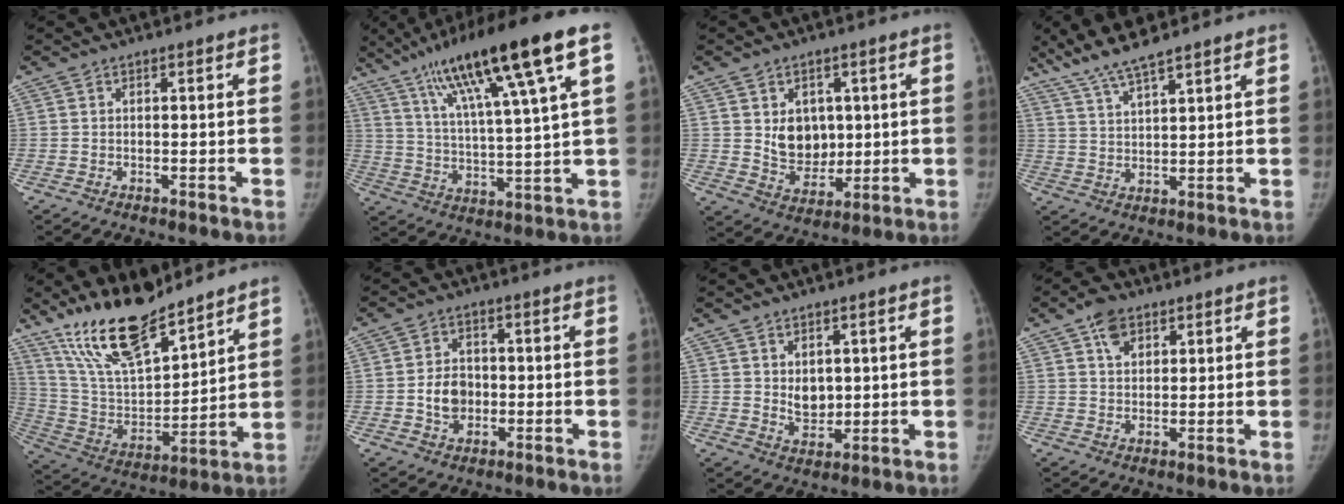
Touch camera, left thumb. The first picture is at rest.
{"total": 20.2, "force": [10.5, 1.8, 17.2], "torque": [-0.281, -0.015, 0.176]}
{"total": 8.7, "force": [1.5, 6.9, 5.0], "torque": [-0.033, -0.014, 0.039]}
{"total": 8.5, "force": [6.7, 1.2, 5.0], "torque": [-0.095, -0.021, 0.132]}
{"total": 19.3, "force": [14.8, 6.2, 10.7], "torque": [-0.151, -0.079, 0.280]}
{"total": 5.9, "force": [-1.0, 4.8, 3.4], "torque": [-0.033, 0.011, -0.020]}
{"total": 4.7, "force": [1.1, 3.5, 2.9], "torque": [-0.023, -0.015, 0.028]}
{"total": 5.4, "force": [2.9, 3.7, 2.8], "torque": [-0.028, -0.009, 0.048]}